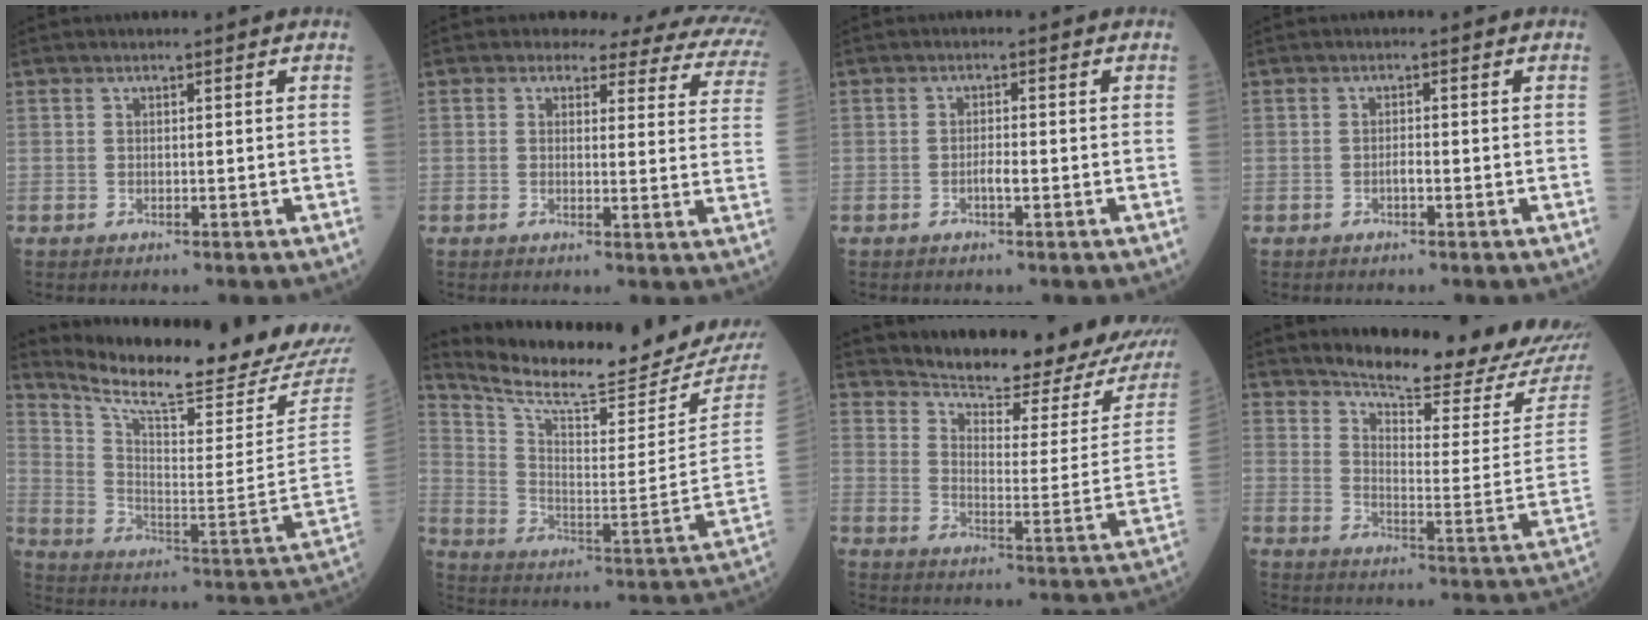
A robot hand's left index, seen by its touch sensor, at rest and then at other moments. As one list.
[{"total": 13.1, "force": [10.9, 5.0, 5.2], "torque": [-0.034, -0.022, 0.086]}, {"total": 1.4, "force": [-0.8, 0.2, 1.2], "torque": [-0.021, -0.002, -0.016]}, {"total": 0.9, "force": [-0.6, 0.1, 0.7], "torque": [-0.010, -0.001, -0.014]}, {"total": 22.1, "force": [20.8, -0.3, 7.3], "torque": [-0.146, -0.109, 0.293]}, {"total": 19.8, "force": [19.0, 0.8, 5.5], "torque": [-0.114, -0.095, 0.277]}, {"total": 20.5, "force": [18.3, 3.3, 8.6], "torque": [-0.117, -0.058, 0.228]}, {"total": 19.0, "force": [17.7, 1.0, 6.8], "torque": [-0.098, -0.094, 0.224]}]